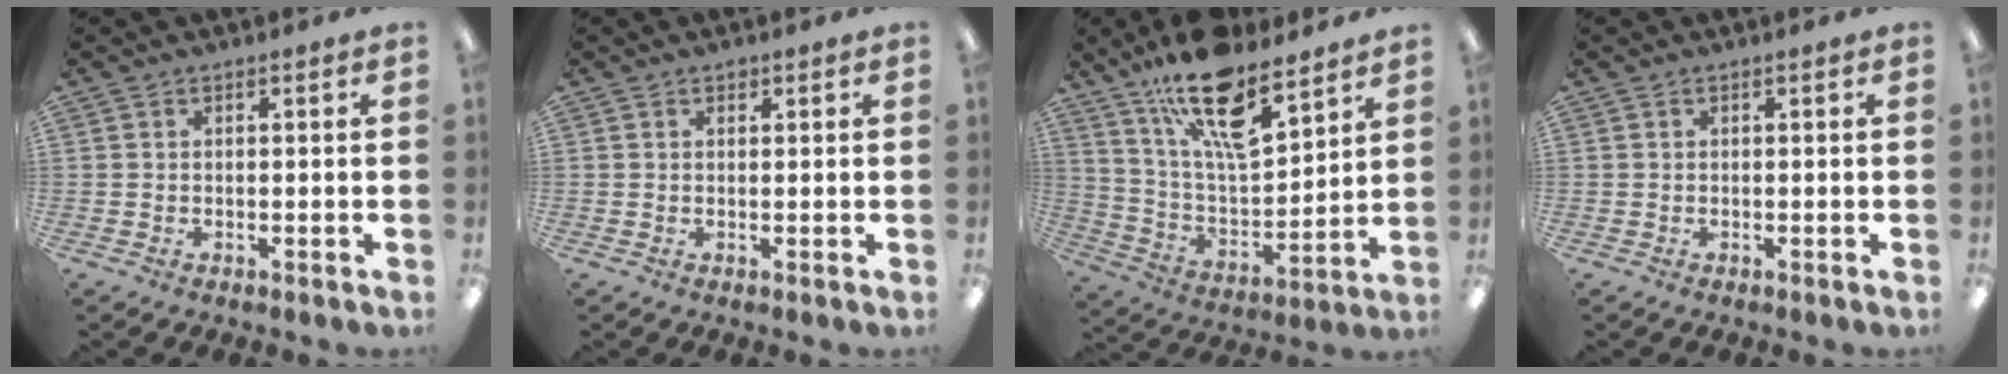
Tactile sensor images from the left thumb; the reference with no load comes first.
{"total": 0.8, "force": [0.6, 0.5, 0.3], "torque": [0.002, -0.002, 0.009]}
{"total": 19.7, "force": [13.5, 7.3, 12.3], "torque": [-0.208, -0.079, 0.233]}
{"total": 0.0}